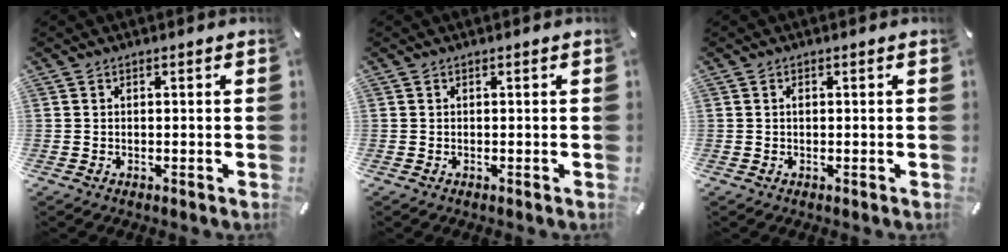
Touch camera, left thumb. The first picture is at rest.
{"total": 0.0}
{"total": 0.7, "force": [0.1, 0.4, 0.5], "torque": [-0.011, 0.000, 0.001]}